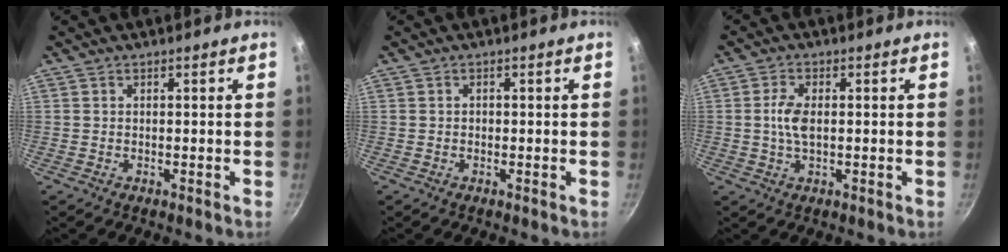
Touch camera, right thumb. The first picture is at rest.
{"total": 0.6, "force": [-0.1, 0.5, 0.2], "torque": [-0.002, 0.003, -0.002]}
{"total": 4.6, "force": [0.1, 2.4, 3.9], "torque": [-0.079, 0.005, -0.001]}